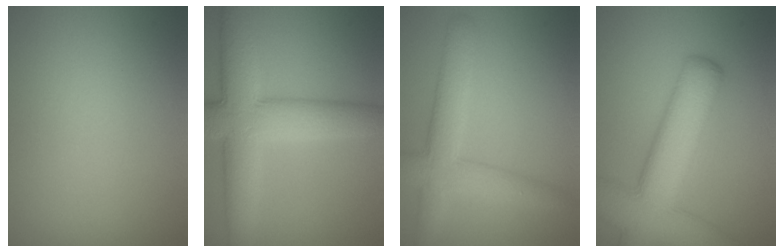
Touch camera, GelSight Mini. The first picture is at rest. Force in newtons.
{"total": 8.5, "press": 8.5, "slide": 0.4}
{"total": 5.0, "press": 5.0, "slide": 0.3}
{"total": 10.0, "press": 10.0, "slide": 0.7}